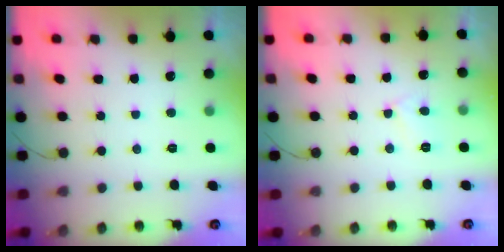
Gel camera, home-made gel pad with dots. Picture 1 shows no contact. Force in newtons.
{"total": 3.8, "press": 3.7, "slide": 0.4}